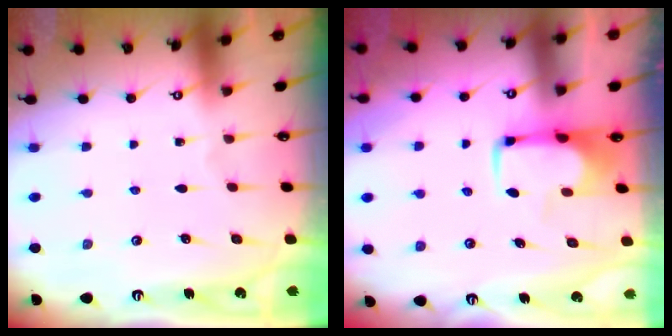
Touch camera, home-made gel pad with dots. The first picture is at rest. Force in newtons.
{"total": 2.0, "press": 1.9, "slide": 0.4}